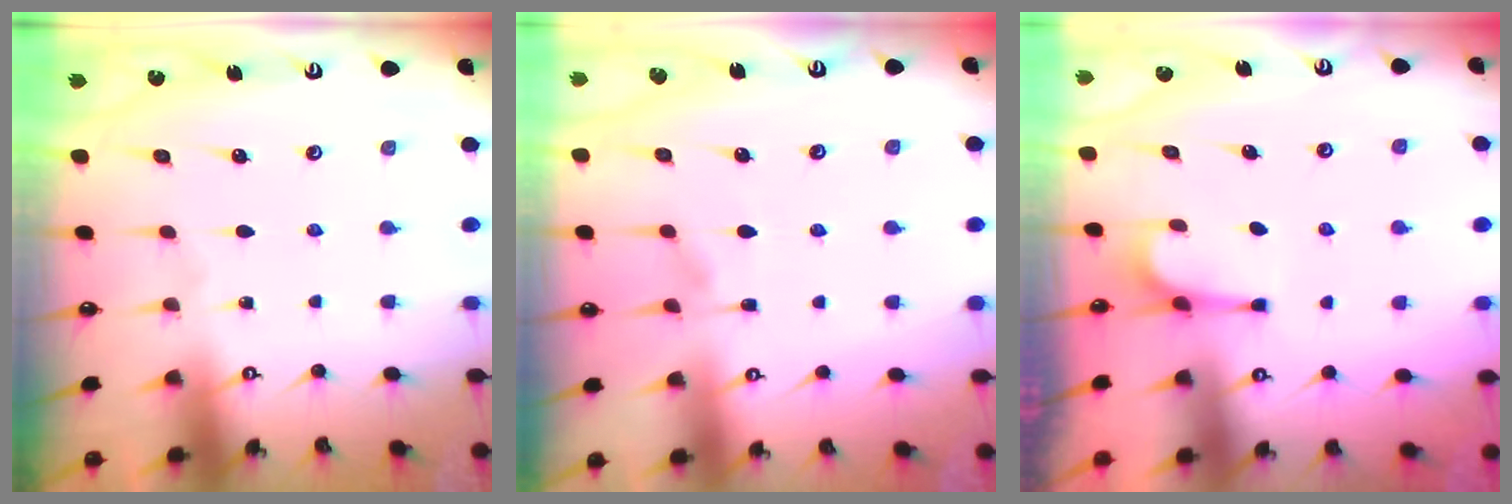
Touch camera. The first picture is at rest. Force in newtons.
{"total": 1.4, "press": 0.4, "slide": 1.4}
{"total": 3.0, "press": 2.9, "slide": 0.7}